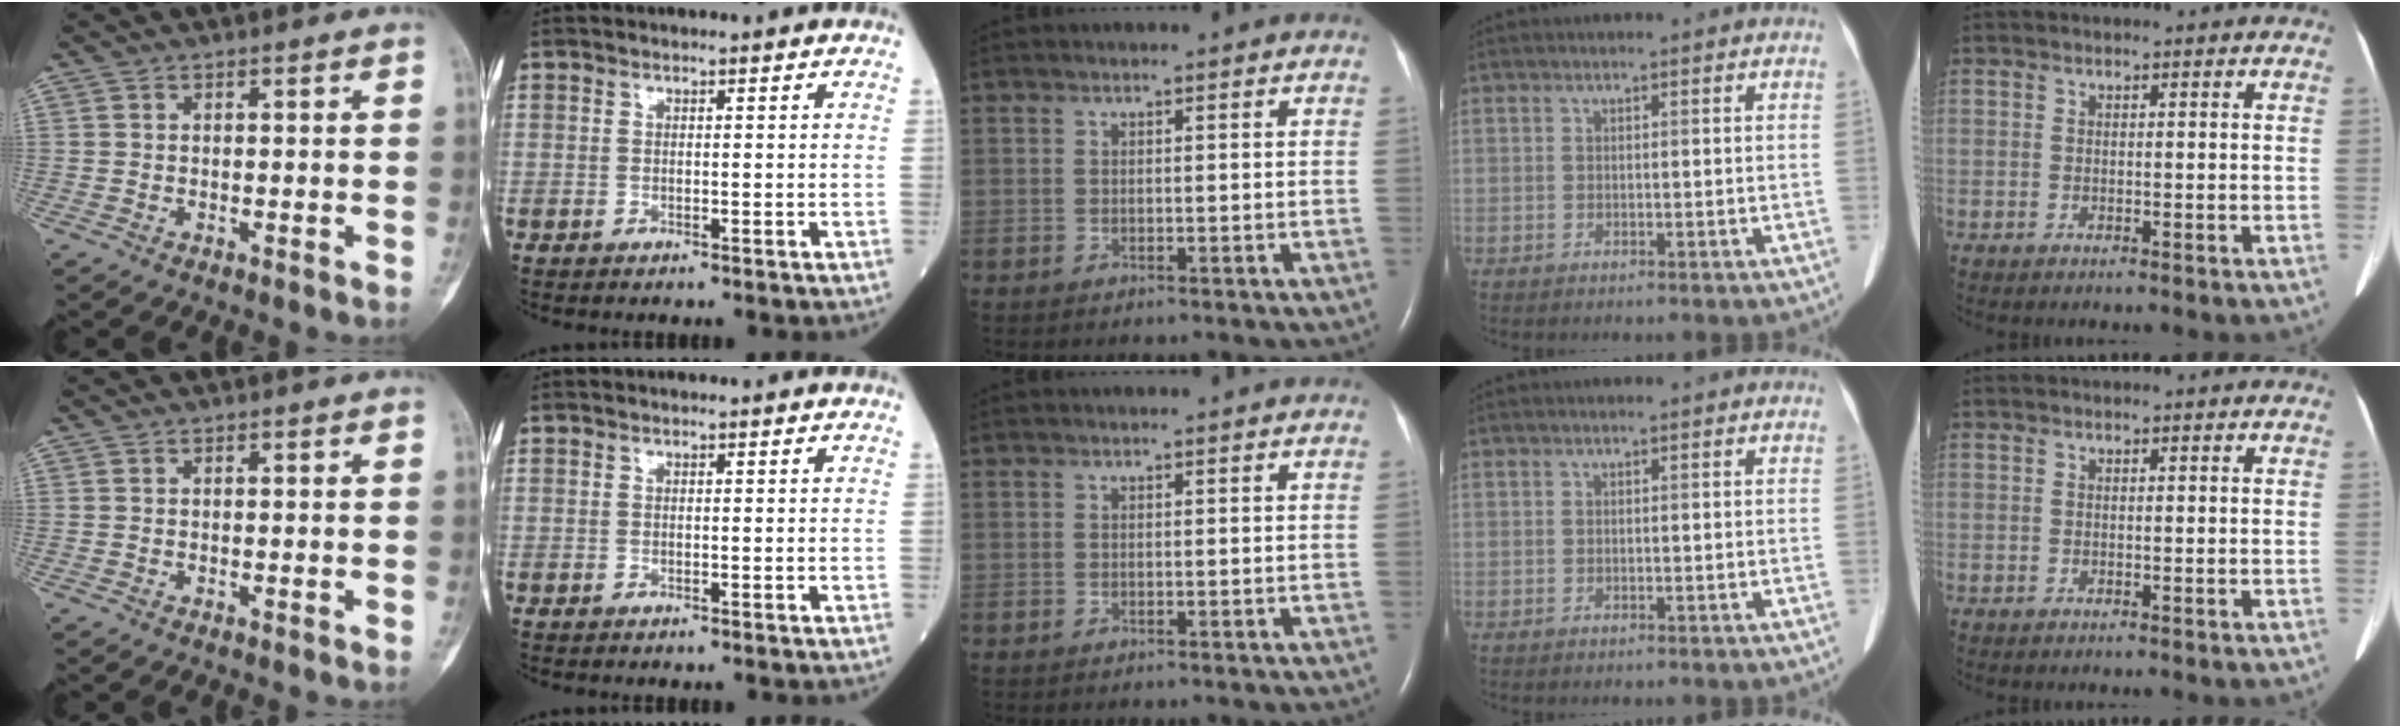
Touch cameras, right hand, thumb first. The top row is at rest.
{}